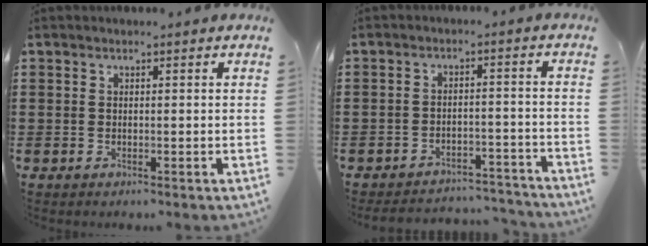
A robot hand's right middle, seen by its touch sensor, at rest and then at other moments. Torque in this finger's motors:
{"motor_torque": [0.35, 0.02, 0.37, 0.05]}